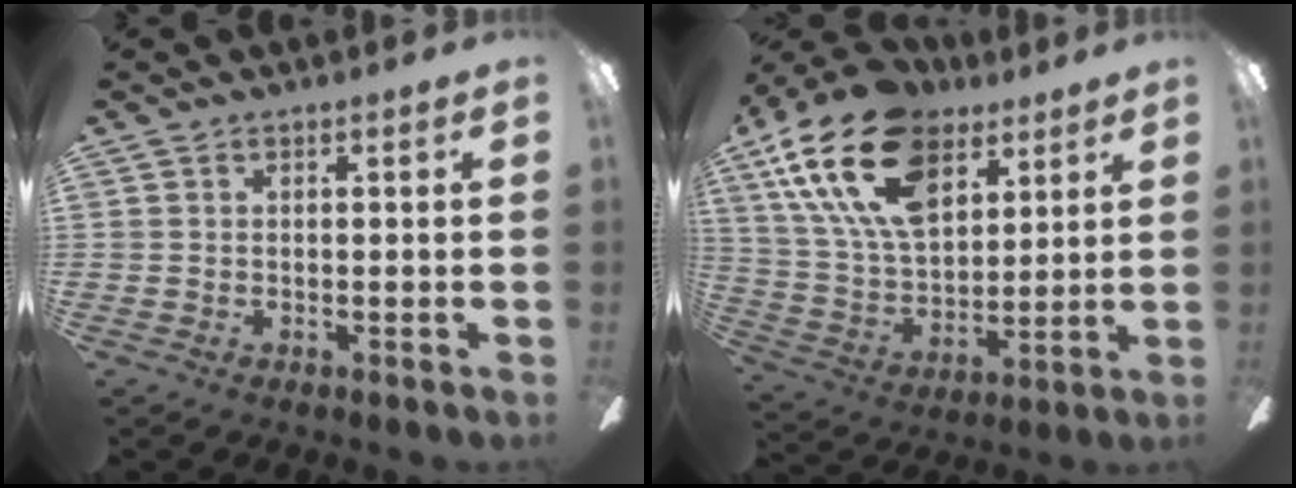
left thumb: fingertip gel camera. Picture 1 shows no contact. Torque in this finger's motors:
{"motor_torque": [0.49, 0.60, 1.97, -0.80, 0.69]}